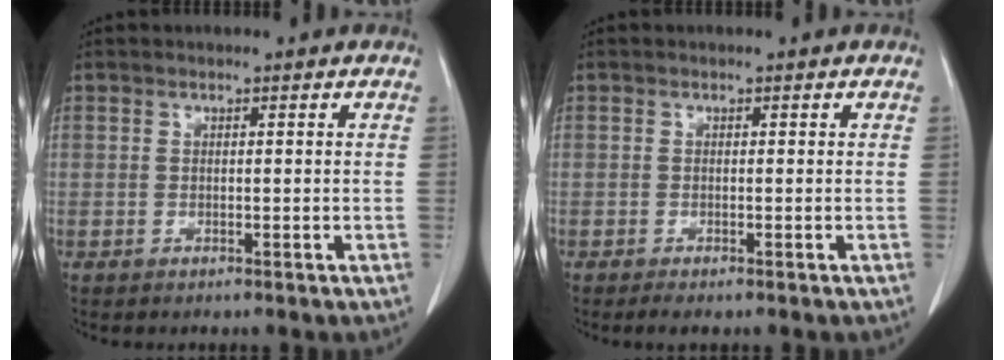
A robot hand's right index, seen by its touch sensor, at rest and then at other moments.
{"total": 1.3, "force": [-0.9, 0.3, 0.9], "torque": [-0.012, -0.002, -0.013]}